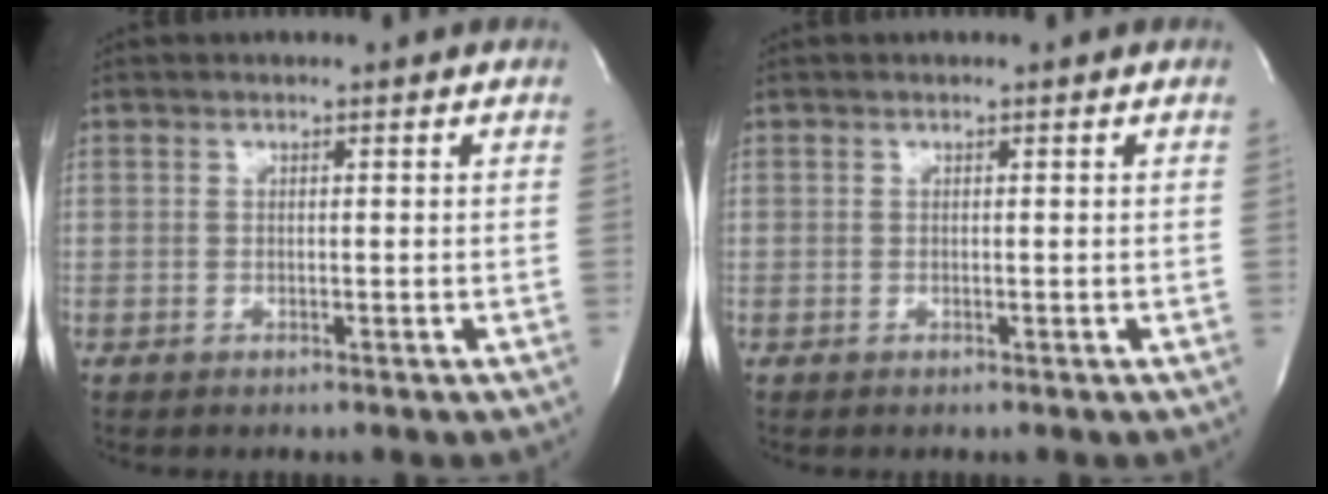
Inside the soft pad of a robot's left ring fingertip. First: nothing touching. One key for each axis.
{"total": 0.0}